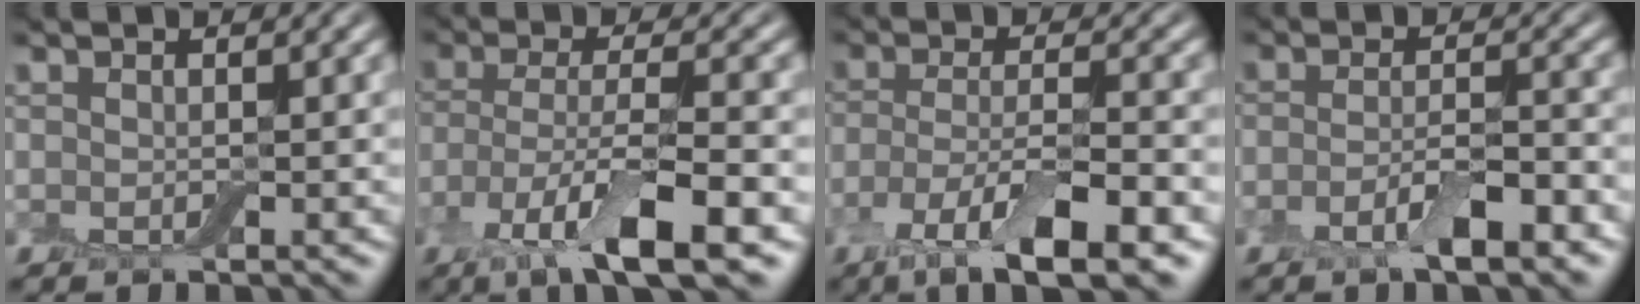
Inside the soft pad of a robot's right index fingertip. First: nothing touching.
{"total": 8.1, "force": [-3.8, 2.3, 6.8], "torque": [-0.128, -0.009, -0.072]}
{"total": 7.9, "force": [-4.0, 2.3, 6.5], "torque": [-0.124, -0.010, -0.078]}
{"total": 4.0, "force": [-2.0, 1.1, 3.3], "torque": [-0.063, 0.003, -0.042]}